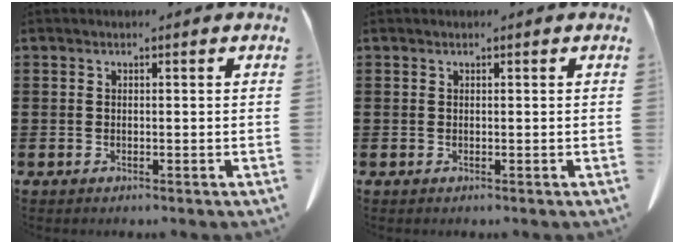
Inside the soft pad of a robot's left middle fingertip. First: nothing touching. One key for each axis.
{"total": 0.0}